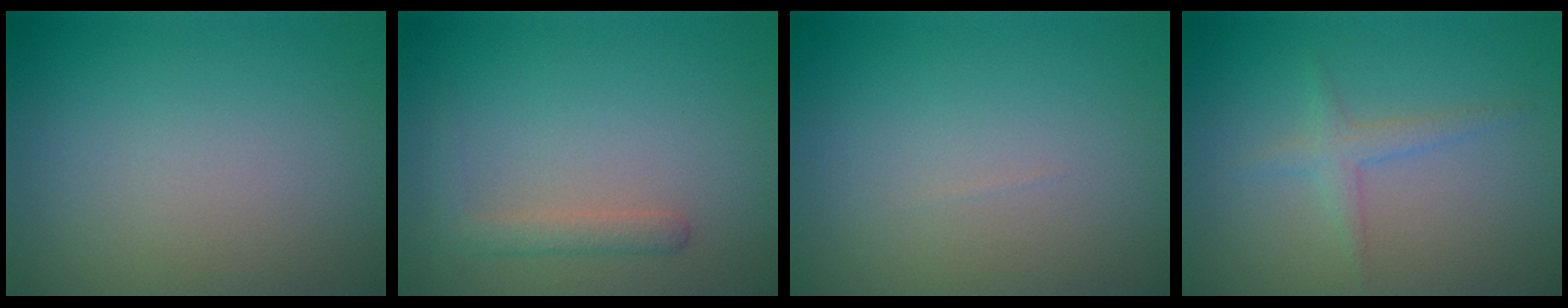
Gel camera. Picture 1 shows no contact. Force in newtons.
{"total": 1.9, "press": 1.9, "slide": 0.1}
{"total": 0.0}
{"total": 1.6, "press": 1.6, "slide": 0.1}